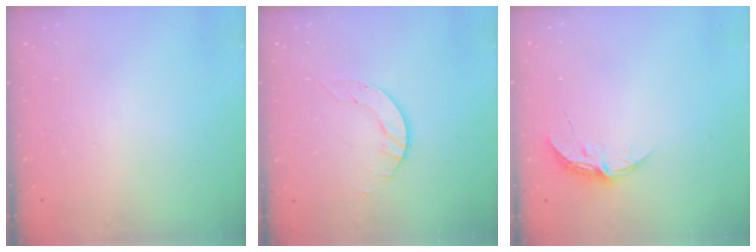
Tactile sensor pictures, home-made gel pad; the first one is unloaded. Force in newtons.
{"total": 3.9, "press": 3.9, "slide": 0.4}
{"total": 5.3, "press": 5.3, "slide": 0.5}